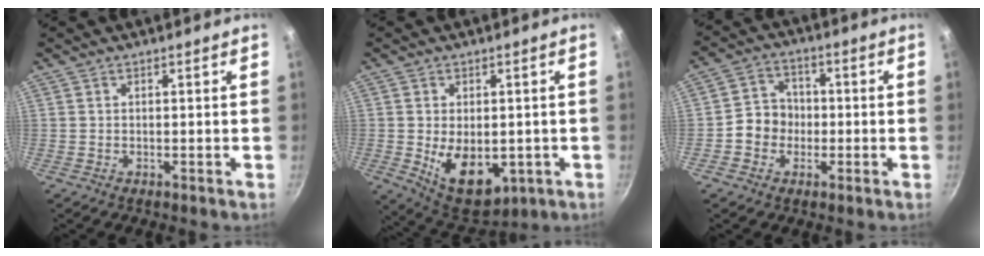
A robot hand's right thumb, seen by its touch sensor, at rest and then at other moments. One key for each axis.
{"total": 12.1, "fx": -2.0, "fy": 7.6, "fz": 9.2, "tx": -0.111, "ty": -0.013, "tz": -0.009}
{"total": 6.9, "fx": -1.3, "fy": 6.2, "fz": 2.8, "tx": -0.011, "ty": 0.024, "tz": -0.035}